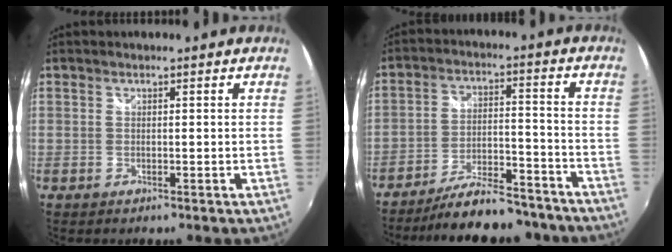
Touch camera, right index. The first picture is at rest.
{"total": 17.4, "force": [-15.3, 4.7, 6.9], "torque": [-0.126, 0.012, -0.206]}